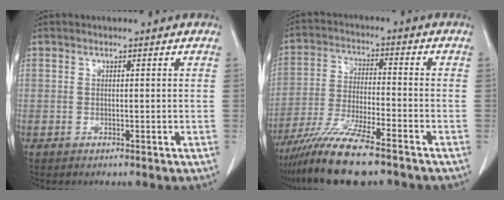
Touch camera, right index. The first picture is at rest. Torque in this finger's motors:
{"motor_torque": [1.08, -1.06, 0.61, 0.21]}